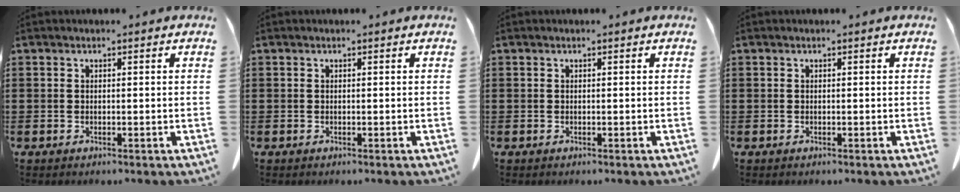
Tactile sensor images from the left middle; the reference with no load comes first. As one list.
[{"total": 0.0}, {"total": 0.0}, {"total": 0.0}]